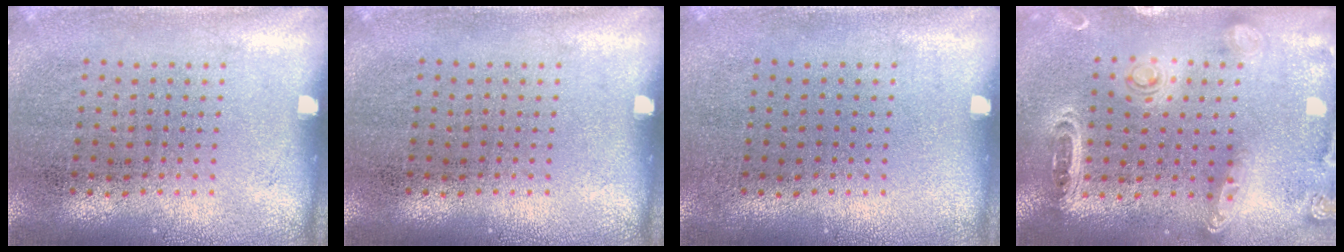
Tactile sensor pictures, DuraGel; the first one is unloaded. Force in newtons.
{"total": 0.0}
{"total": 0.0}
{"total": 1.4, "press": 1.4, "slide": 0.1}